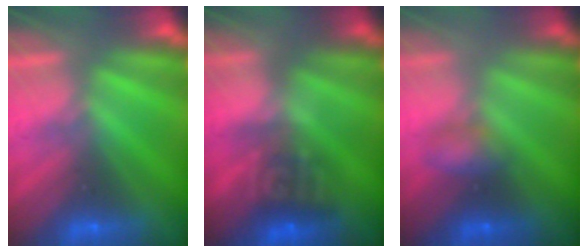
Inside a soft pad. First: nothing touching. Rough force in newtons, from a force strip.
{"total": 4.2}
{"total": 2.7}